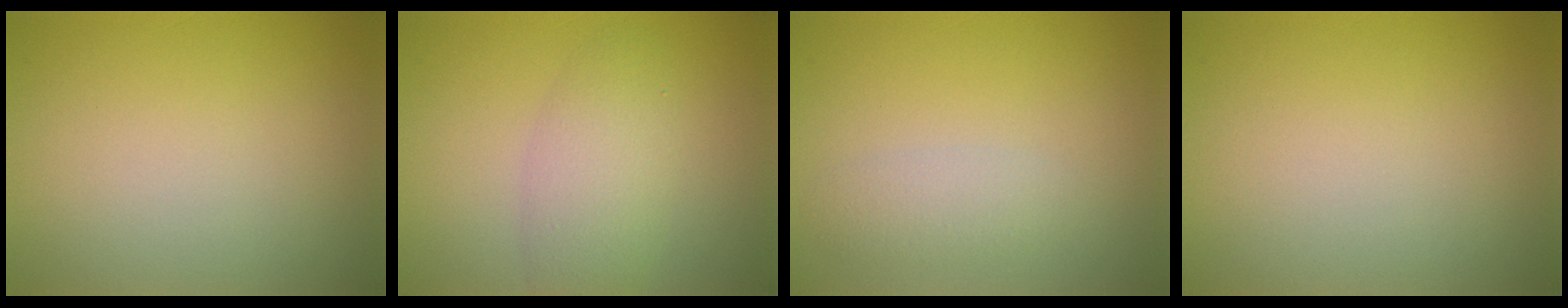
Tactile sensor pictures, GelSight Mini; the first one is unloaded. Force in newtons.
{"total": 3.5, "press": 3.5, "slide": 0.1}
{"total": 1.8, "press": 1.8, "slide": 0.0}
{"total": 0.0}